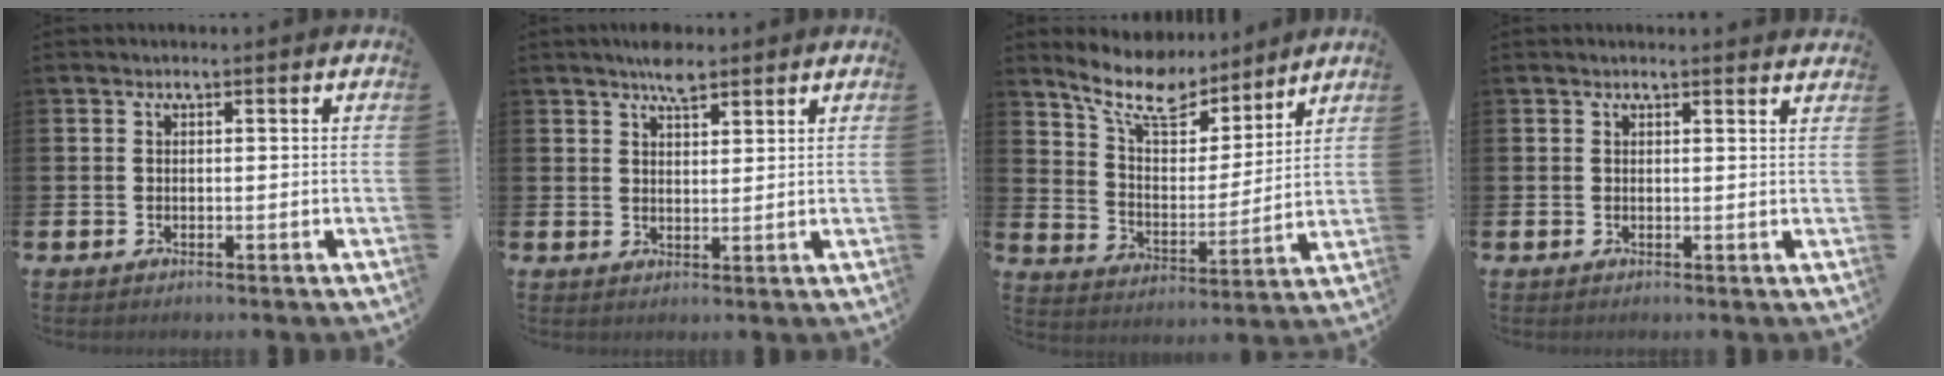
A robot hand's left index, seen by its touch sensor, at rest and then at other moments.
{"total": 4.3, "force": [3.8, 1.3, 1.5], "torque": [-0.025, -0.014, 0.066]}
{"total": 10.7, "force": [9.5, 3.7, 3.3], "torque": [-0.097, -0.062, 0.169]}
{"total": 1.0, "force": [1.0, -0.1, 0.1], "torque": [0.011, -0.008, 0.016]}